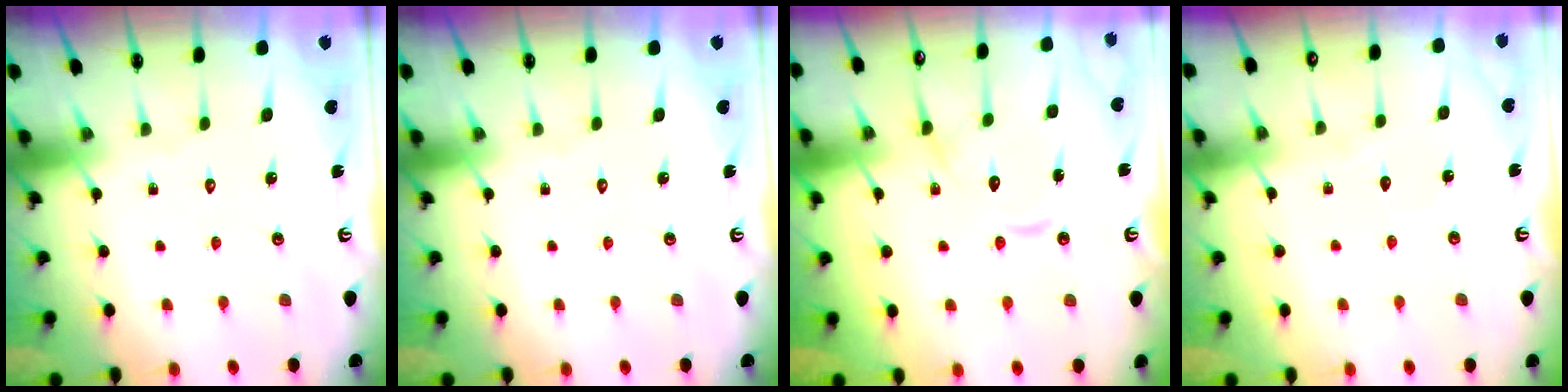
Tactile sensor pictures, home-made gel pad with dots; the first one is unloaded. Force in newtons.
{"total": 0.0}
{"total": 11.4, "press": 11.4, "slide": 0.6}
{"total": 2.6, "press": 2.6, "slide": 0.4}